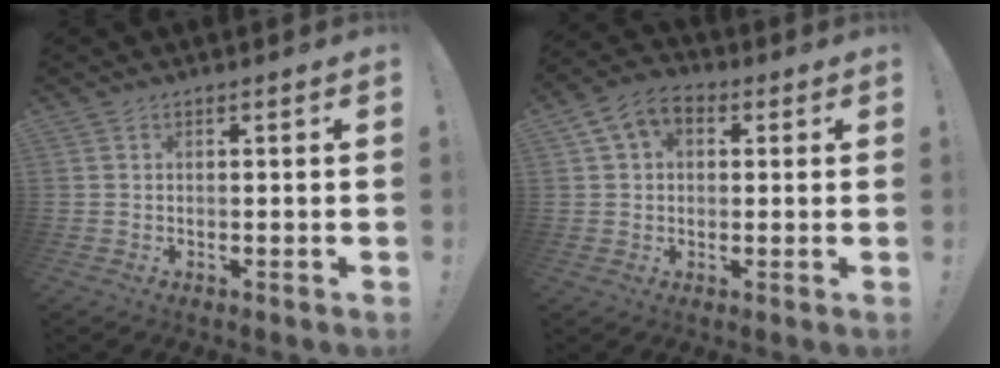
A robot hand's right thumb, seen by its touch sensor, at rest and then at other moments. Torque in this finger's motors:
{"motor_torque": [-0.07, -0.05, 0.42, 0.40, 0.01]}